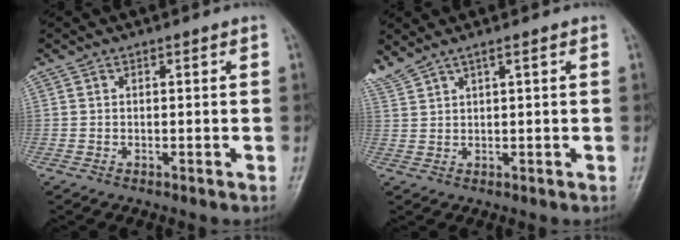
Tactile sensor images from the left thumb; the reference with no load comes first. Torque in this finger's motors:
{"motor_torque": [0.76, 0.15, 1.44, -1.34, 0.23]}